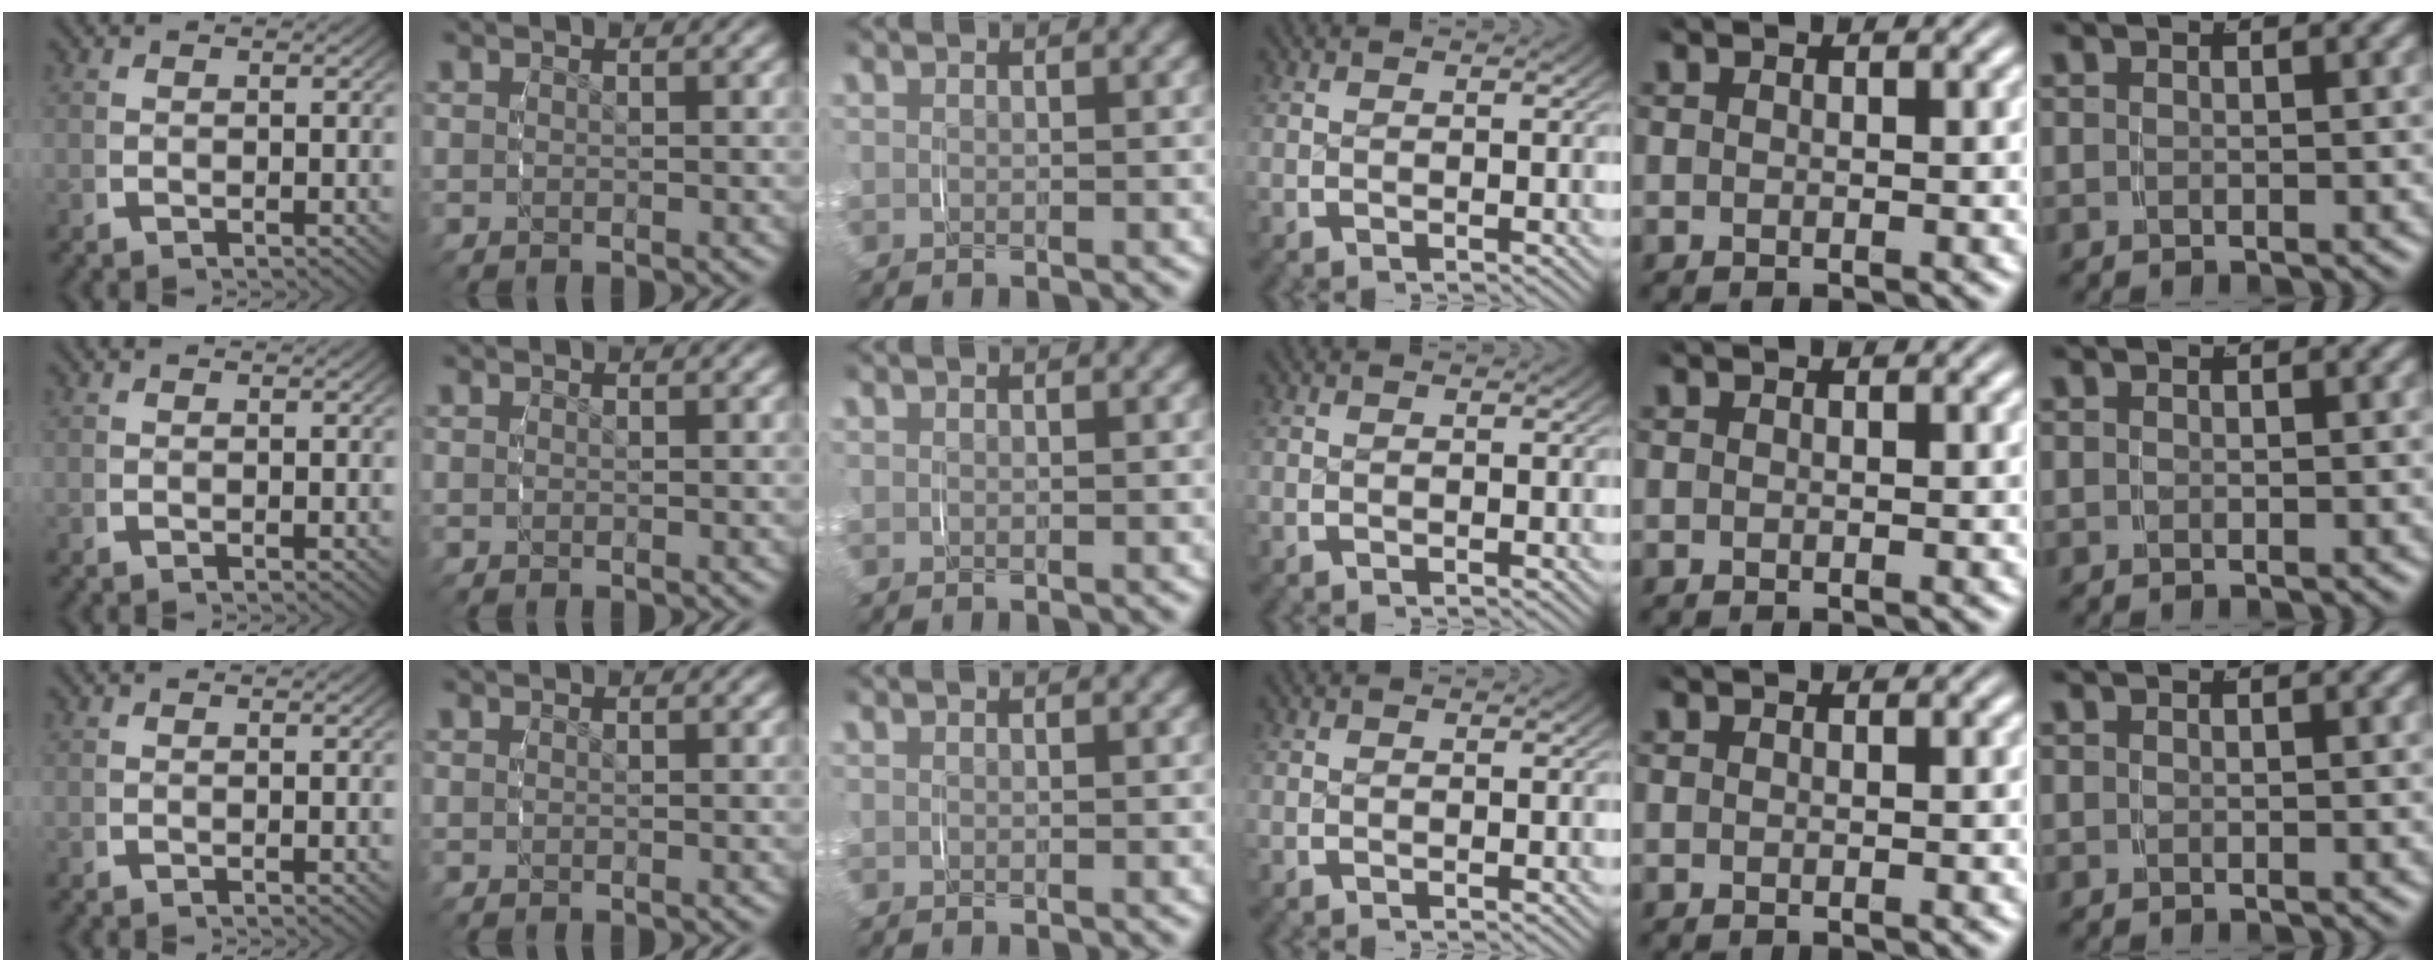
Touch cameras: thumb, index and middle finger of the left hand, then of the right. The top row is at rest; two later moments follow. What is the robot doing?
{"motion": "grasp_and_lifting", "object": "paper towel"}